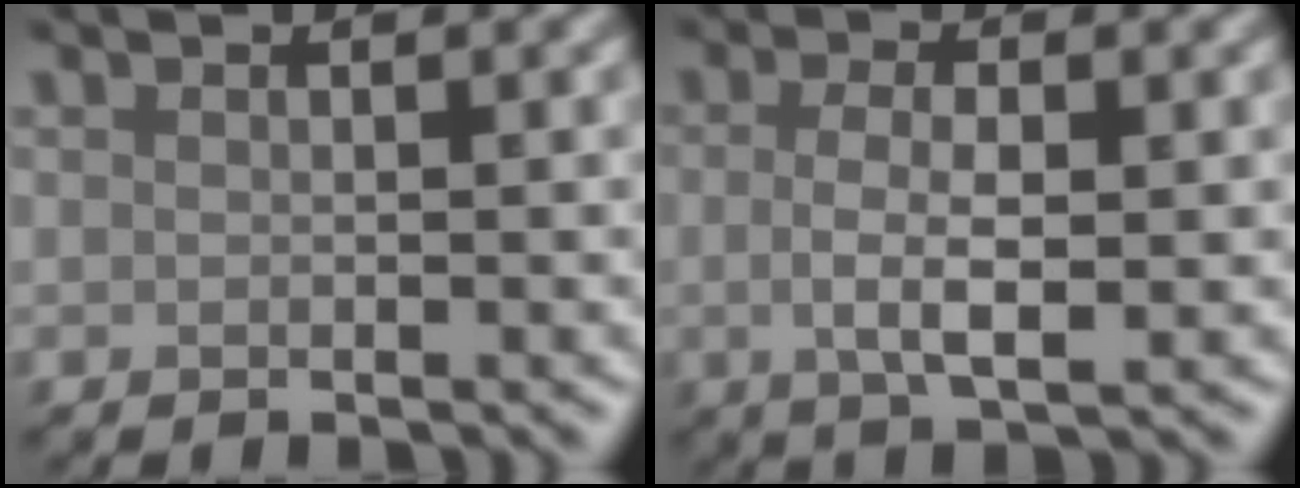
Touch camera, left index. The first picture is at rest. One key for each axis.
{"total": 3.9, "fx": -0.2, "fy": 1.3, "fz": 3.7, "tx": -0.076, "ty": -0.004, "tz": -0.004}